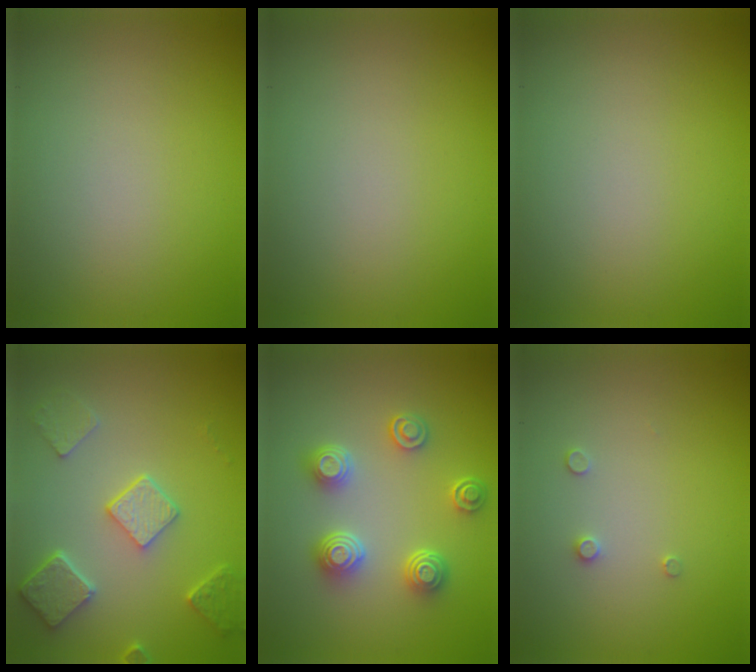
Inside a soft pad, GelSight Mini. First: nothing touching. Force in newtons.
{"total": 0.0}
{"total": 0.0}
{"total": 4.8, "press": 3.8, "slide": 3.0}
{"total": 4.2, "press": 3.4, "slide": 2.5}
{"total": 0.8, "press": 0.8, "slide": 0.0}